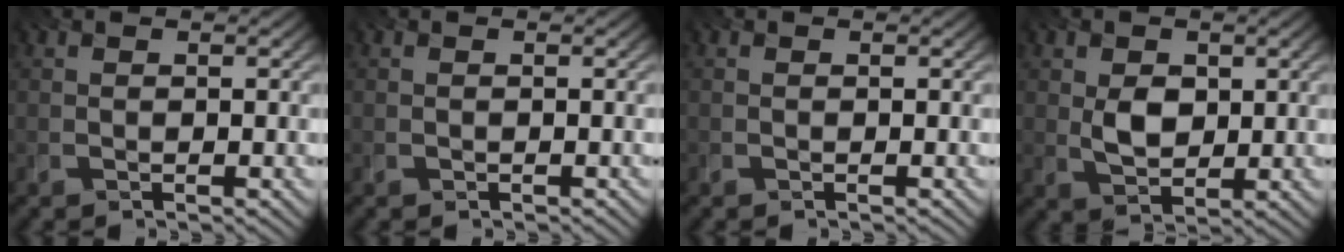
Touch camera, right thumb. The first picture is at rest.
{"total": 0.0}
{"total": 0.0}
{"total": 3.7, "force": [0.7, 2.7, 2.4], "torque": [-0.052, -0.004, 0.016]}